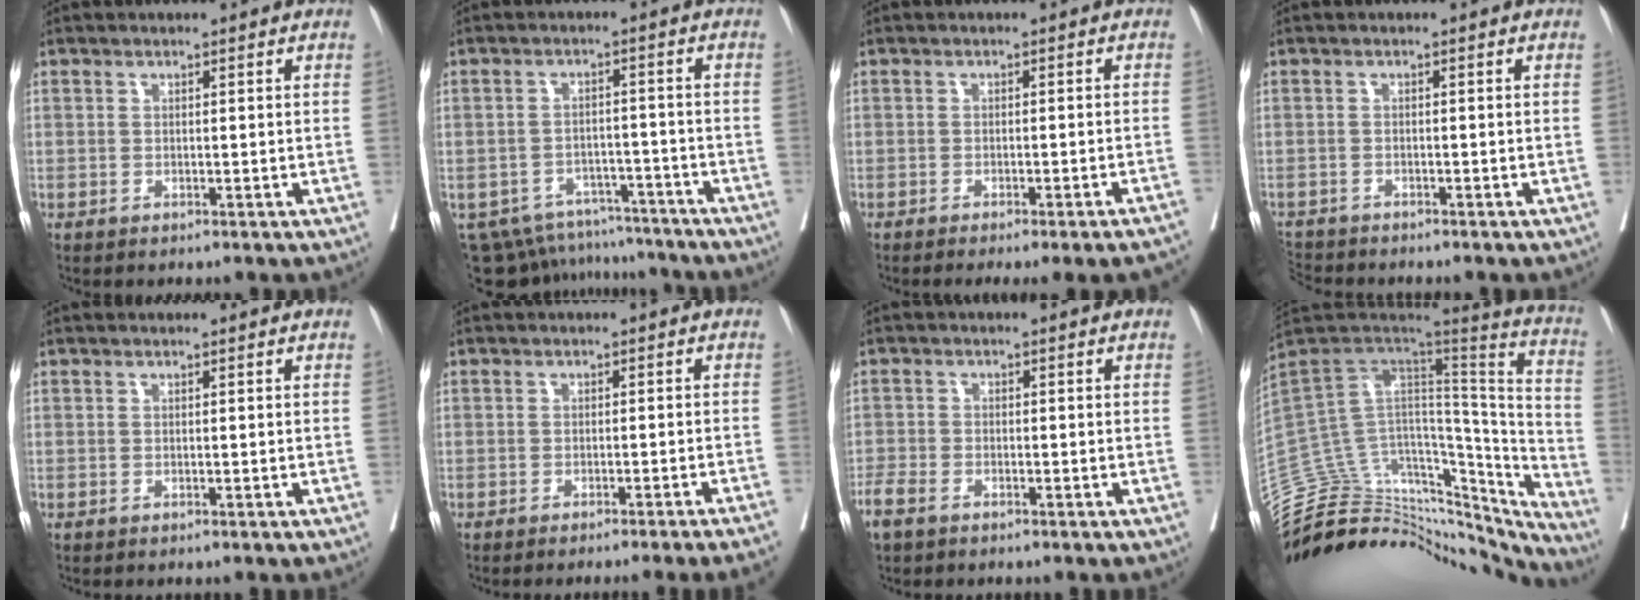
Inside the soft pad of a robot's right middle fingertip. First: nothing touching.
{"total": 12.5, "force": [-11.5, 4.6, 1.7], "torque": [-0.033, 0.018, -0.151]}
{"total": 10.5, "force": [-9.3, 0.1, 4.9], "torque": [-0.045, -0.013, -0.108]}
{"total": 3.3, "force": [-3.3, 0.5, -0.3], "torque": [0.001, -0.015, -0.060]}
{"total": 0.0}
{"total": 8.0, "force": [-6.9, -2.1, 3.4], "torque": [-0.016, -0.019, -0.087]}
{"total": 3.4, "force": [-2.6, 1.5, 1.7], "torque": [-0.042, -0.006, -0.050]}
{"total": 39.5, "force": [-35.4, 12.5, 12.5], "torque": [-0.195, 0.010, -0.477]}